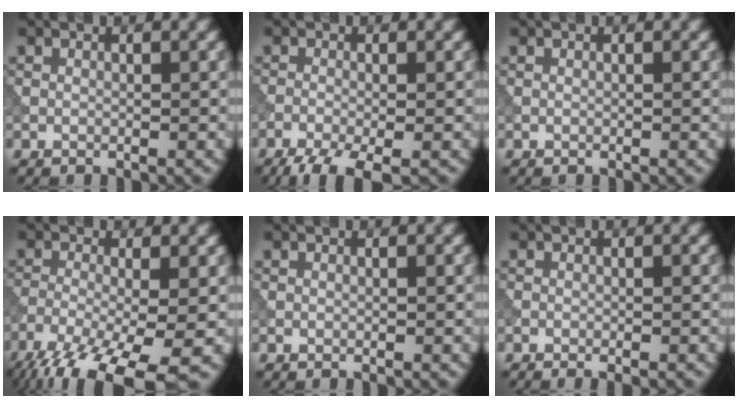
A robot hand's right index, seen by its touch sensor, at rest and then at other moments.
{"total": 4.6, "force": [-3.3, 1.0, 3.0], "torque": [-0.053, -0.011, -0.066]}
{"total": 0.0}
{"total": 11.2, "force": [-6.9, 3.2, 8.2], "torque": [-0.163, -0.027, -0.118]}
{"total": 0.0}
{"total": 1.4, "force": [-0.9, 0.4, 1.1], "torque": [-0.003, -0.004, -0.011]}